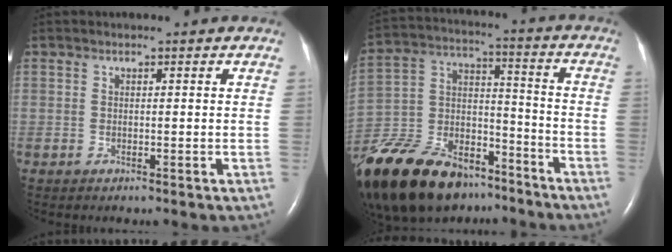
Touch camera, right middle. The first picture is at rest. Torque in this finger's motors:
{"motor_torque": [1.05, -1.08, 0.36, 0.21]}